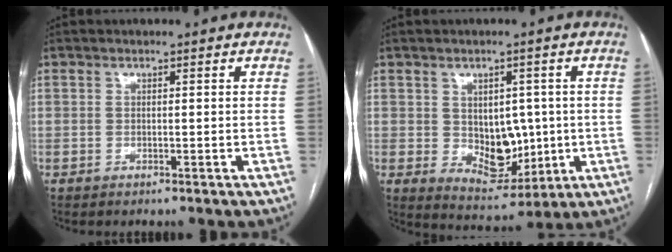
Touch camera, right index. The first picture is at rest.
{"total": 8.6, "force": [0.0, 5.6, 6.5], "torque": [-0.096, 0.000, 0.020]}